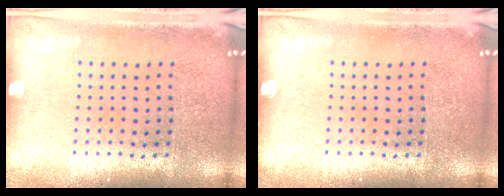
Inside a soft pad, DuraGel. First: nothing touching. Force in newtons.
{"total": 0.0}